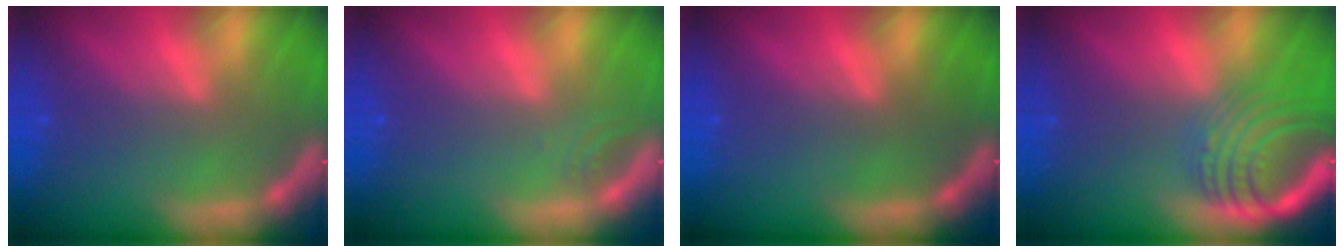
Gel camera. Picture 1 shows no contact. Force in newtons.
{"total": 1.0}
{"total": 0.0}
{"total": 8.5}